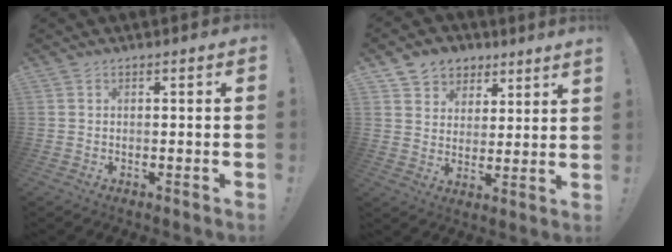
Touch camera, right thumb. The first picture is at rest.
{"total": 6.4, "force": [4.7, 4.4, 0.4], "torque": [-0.013, -0.043, 0.090]}